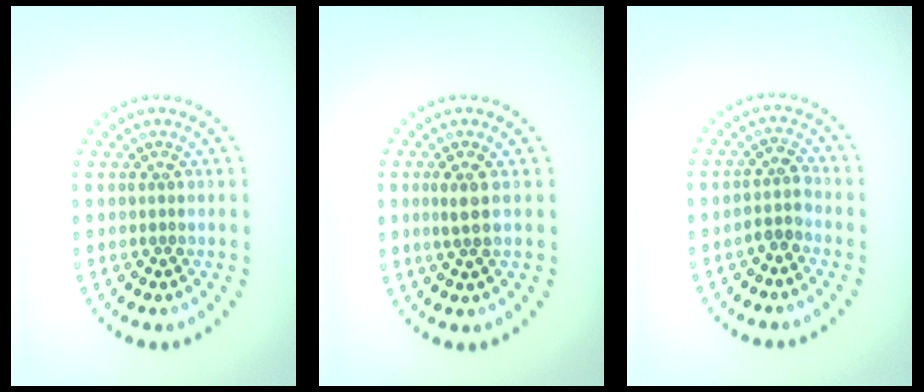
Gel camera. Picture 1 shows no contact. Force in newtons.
{"total": 1.7, "press": 1.5, "slide": 0.8}
{"total": 1.8, "press": 1.5, "slide": 1.0}